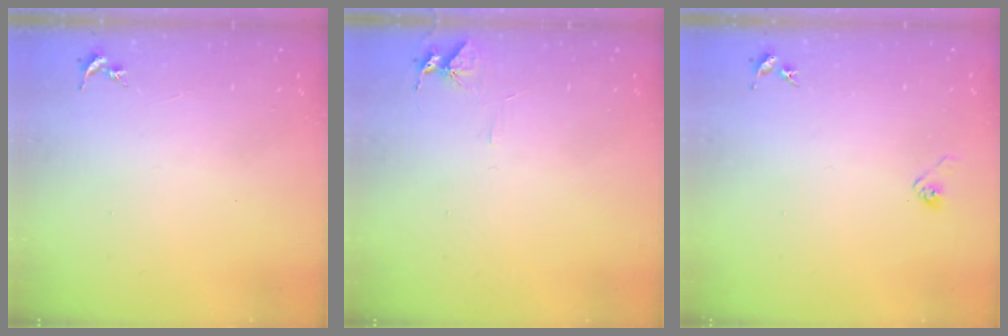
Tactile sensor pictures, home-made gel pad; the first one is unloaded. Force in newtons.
{"total": 5.4, "press": 5.4, "slide": 0.6}
{"total": 3.0, "press": 2.9, "slide": 0.9}